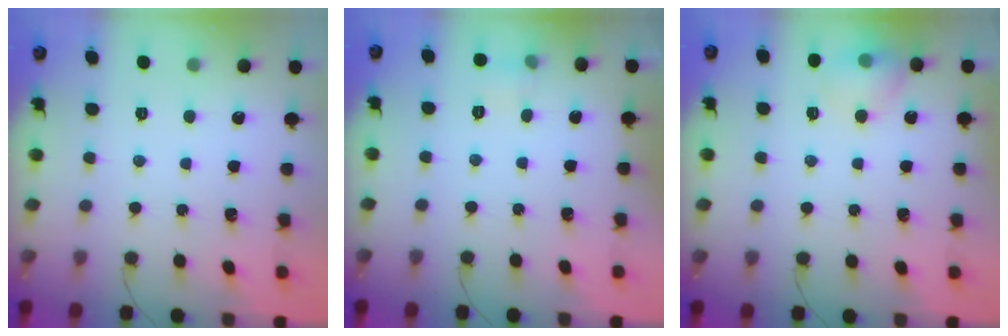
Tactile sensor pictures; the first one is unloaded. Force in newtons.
{"total": 4.7, "press": 4.2, "slide": 2.2}
{"total": 8.6, "press": 8.6, "slide": 1.2}